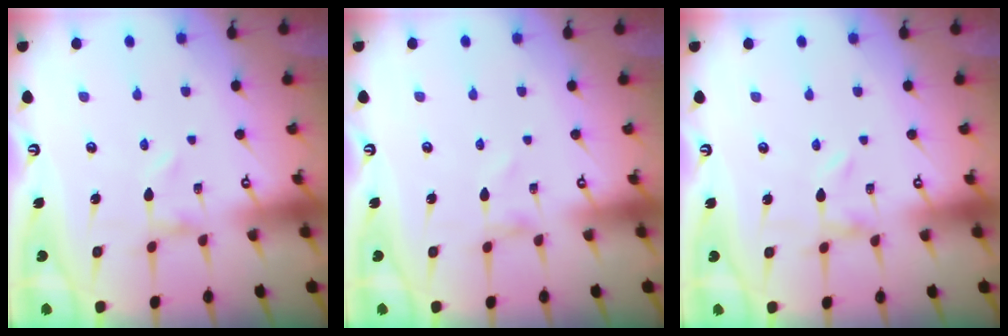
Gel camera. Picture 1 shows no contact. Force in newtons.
{"total": 0.0}
{"total": 0.0}